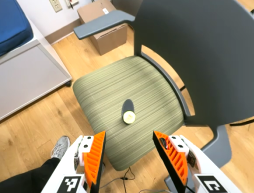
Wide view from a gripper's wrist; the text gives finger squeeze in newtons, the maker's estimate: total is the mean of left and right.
{"total": 0.0}